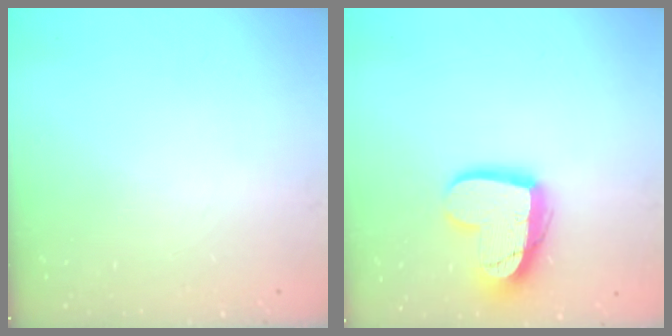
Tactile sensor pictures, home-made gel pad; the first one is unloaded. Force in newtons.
{"total": 15.9, "press": 15.9, "slide": 1.3}